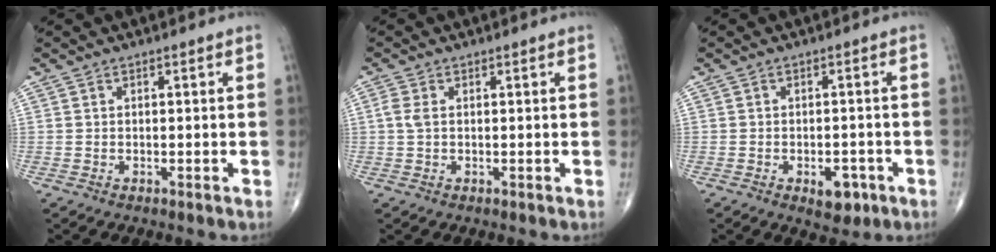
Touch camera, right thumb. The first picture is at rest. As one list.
[{"total": 2.0, "force": [0.3, 1.1, 1.7], "torque": [-0.048, 0.006, 0.005]}, {"total": 4.9, "force": [-2.2, 2.7, 3.4], "torque": [-0.028, 0.009, -0.023]}]